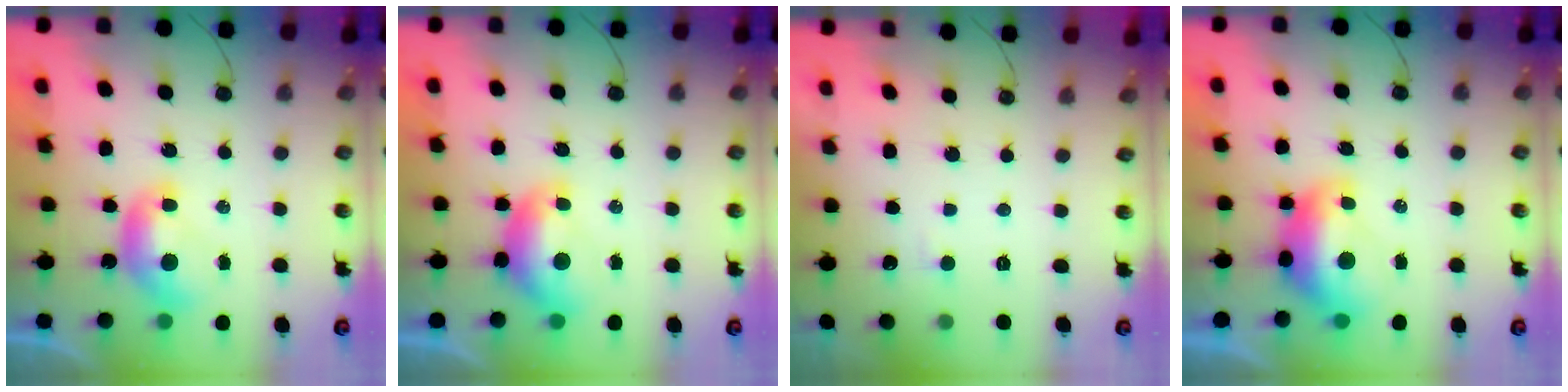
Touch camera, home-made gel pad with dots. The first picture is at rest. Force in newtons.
{"total": 0.0}
{"total": 3.3, "press": 3.3, "slide": 0.2}
{"total": 2.6, "press": 2.5, "slide": 0.7}